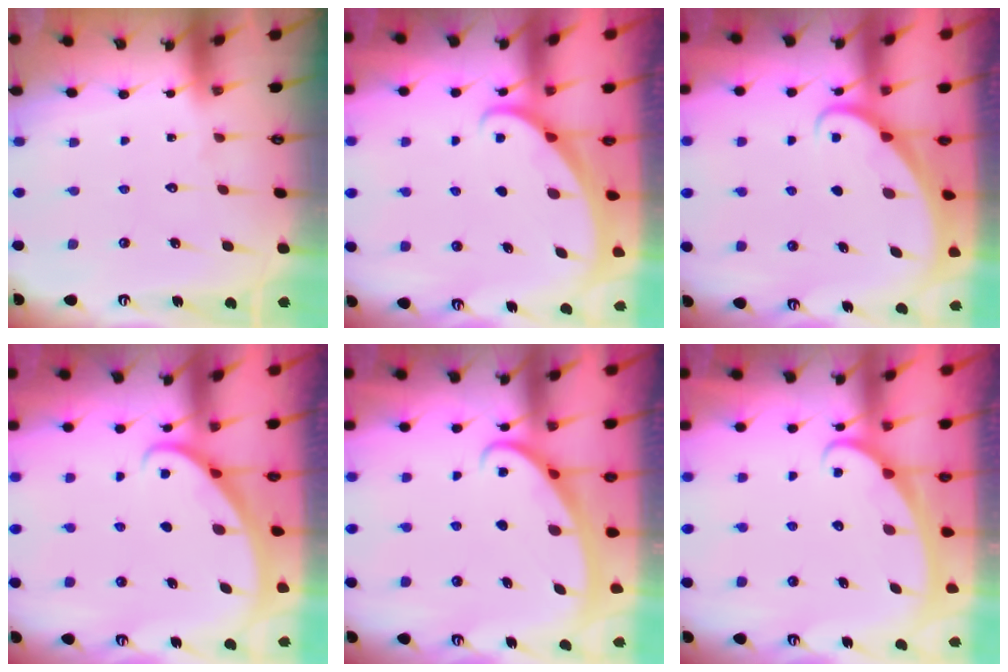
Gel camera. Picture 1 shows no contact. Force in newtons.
{"total": 1.2, "press": 1.2, "slide": 0.1}
{"total": 1.8, "press": 1.8, "slide": 0.0}
{"total": 2.7, "press": 2.7, "slide": 0.1}
{"total": 2.6, "press": 2.6, "slide": 0.4}
{"total": 2.5, "press": 2.4, "slide": 0.3}